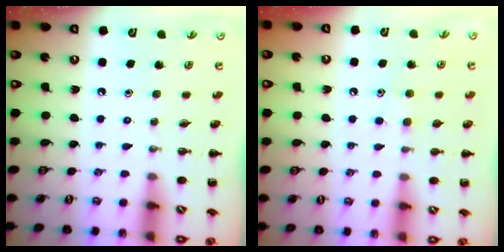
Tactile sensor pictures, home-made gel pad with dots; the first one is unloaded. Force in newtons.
{"total": 5.1, "press": 4.8, "slide": 1.5}